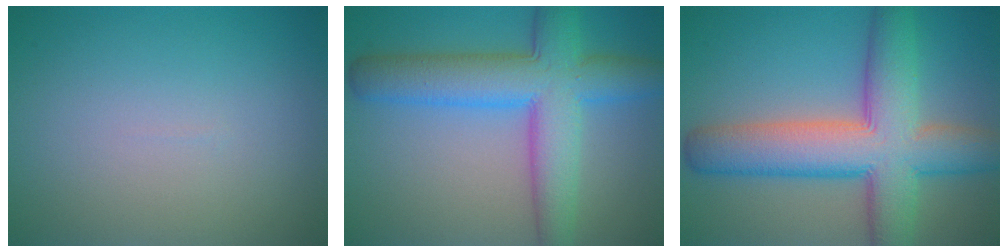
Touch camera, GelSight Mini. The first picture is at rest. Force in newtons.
{"total": 8.5, "press": 8.5, "slide": 0.3}
{"total": 10.5, "press": 10.5, "slide": 0.5}